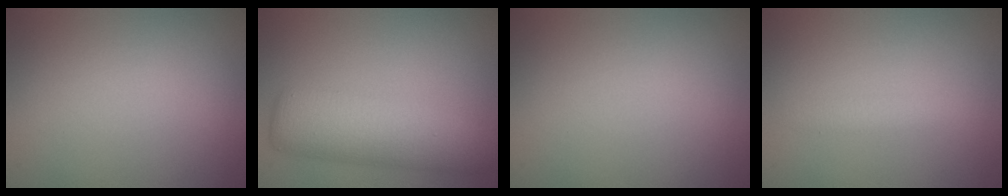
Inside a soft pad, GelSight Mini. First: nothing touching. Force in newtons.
{"total": 6.1, "press": 6.1, "slide": 0.2}
{"total": 0.0}
{"total": 1.0, "press": 1.0, "slide": 0.0}